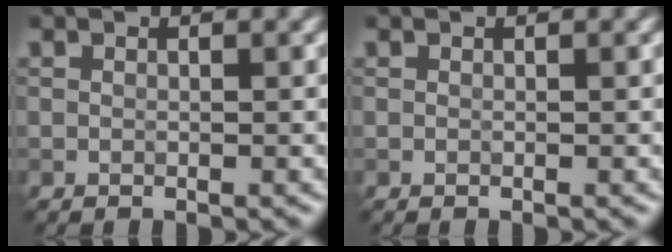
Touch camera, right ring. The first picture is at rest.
{"total": 0.0}